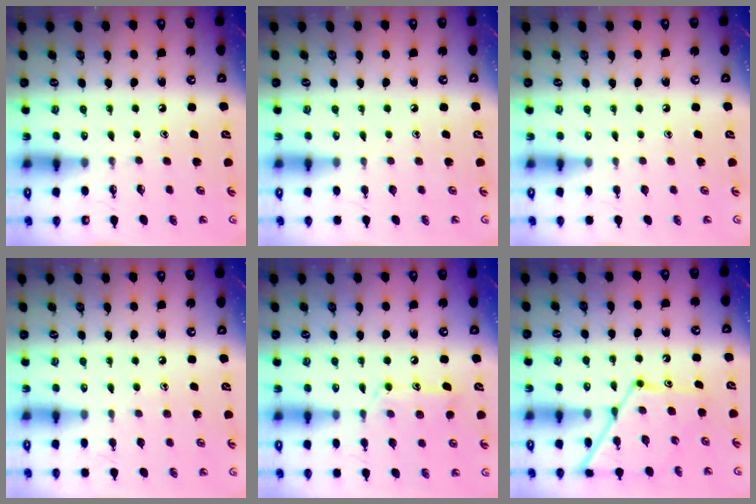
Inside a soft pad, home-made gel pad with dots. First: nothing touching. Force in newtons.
{"total": 0.0}
{"total": 0.0}
{"total": 5.6, "press": 5.6, "slide": 0.6}
{"total": 13.0, "press": 12.9, "slide": 0.8}
{"total": 12.3, "press": 12.3, "slide": 1.0}